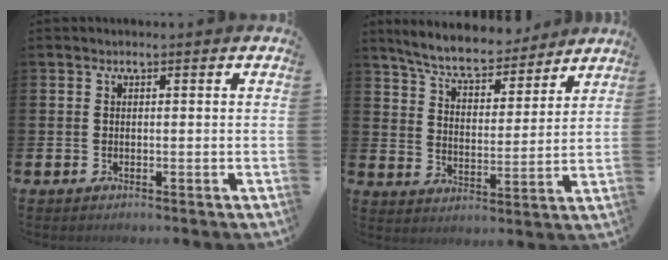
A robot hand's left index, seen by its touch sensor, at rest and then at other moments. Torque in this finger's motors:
{"motor_torque": [0.29, -0.42, 0.70, 0.19]}